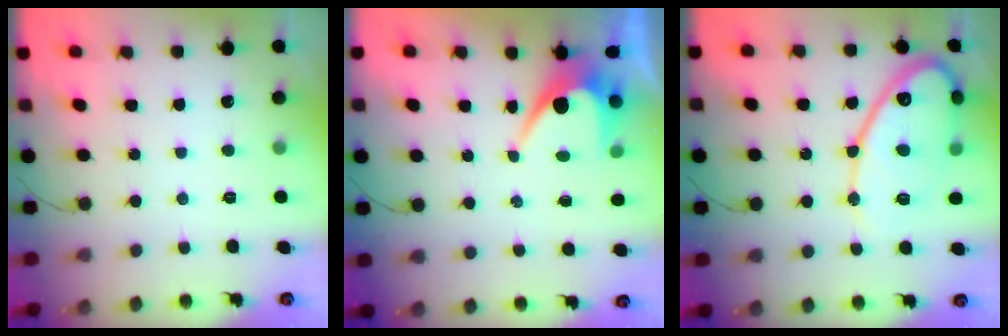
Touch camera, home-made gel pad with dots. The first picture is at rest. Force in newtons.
{"total": 7.3, "press": 7.3, "slide": 0.3}
{"total": 17.4, "press": 17.3, "slide": 1.2}